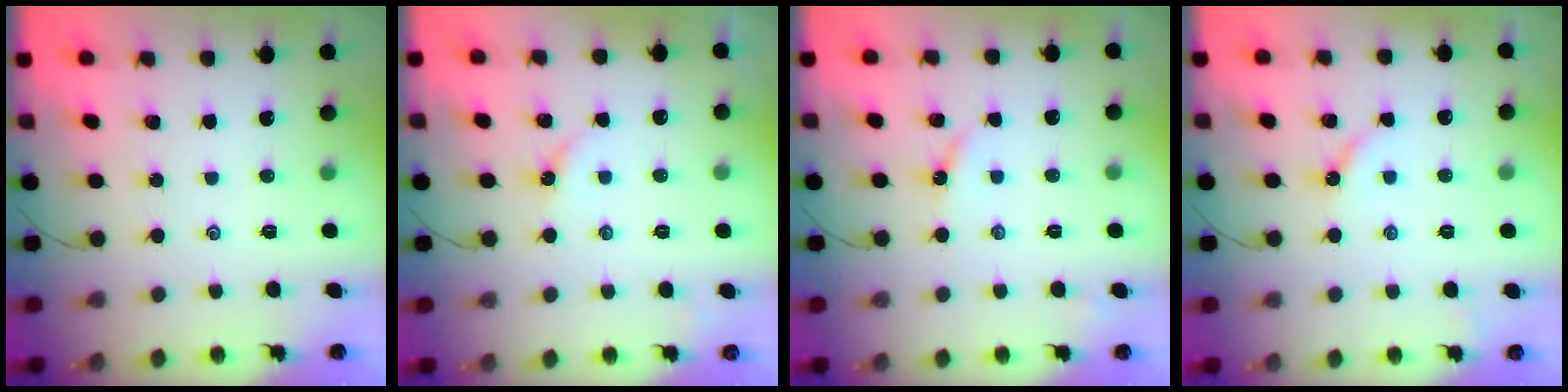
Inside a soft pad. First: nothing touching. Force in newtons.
{"total": 2.9, "press": 2.8, "slide": 0.4}
{"total": 4.6, "press": 4.6, "slide": 0.6}
{"total": 3.4, "press": 3.4, "slide": 0.3}